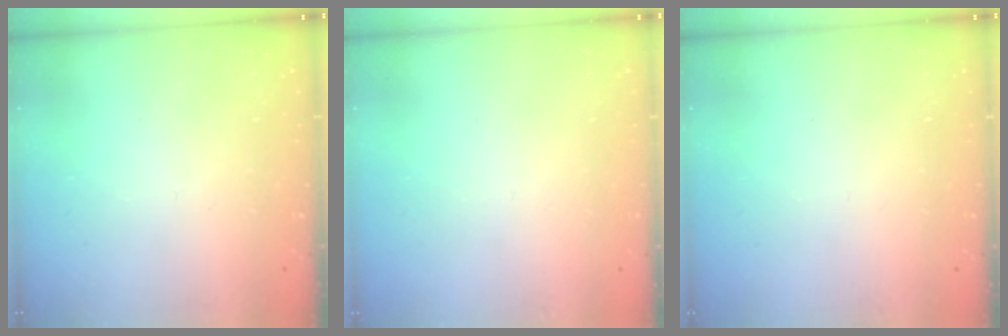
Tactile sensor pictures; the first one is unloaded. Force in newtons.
{"total": 0.0}
{"total": 0.0}